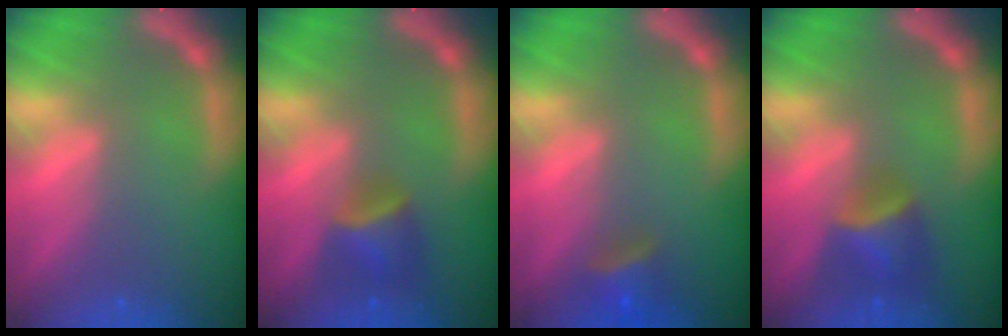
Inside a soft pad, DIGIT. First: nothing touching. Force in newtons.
{"total": 3.4}
{"total": 2.9}
{"total": 4.0}